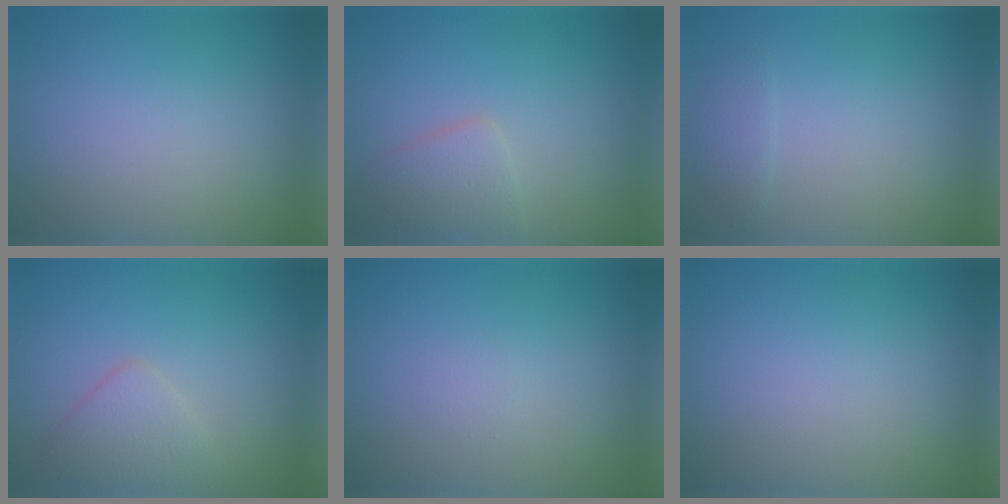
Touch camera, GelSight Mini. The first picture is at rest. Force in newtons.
{"total": 2.4, "press": 2.4, "slide": 0.0}
{"total": 1.1, "press": 1.1, "slide": 0.0}
{"total": 2.4, "press": 2.4, "slide": 0.1}
{"total": 0.5, "press": 0.5, "slide": 0.1}
{"total": 0.0}